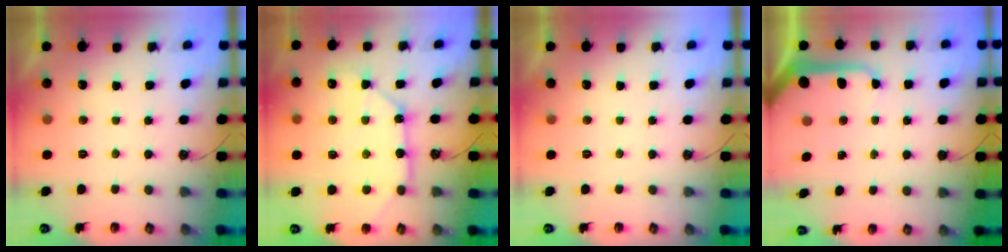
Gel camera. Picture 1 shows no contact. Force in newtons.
{"total": 13.1, "press": 13.1, "slide": 0.5}
{"total": 0.0}
{"total": 9.0, "press": 9.0, "slide": 0.6}